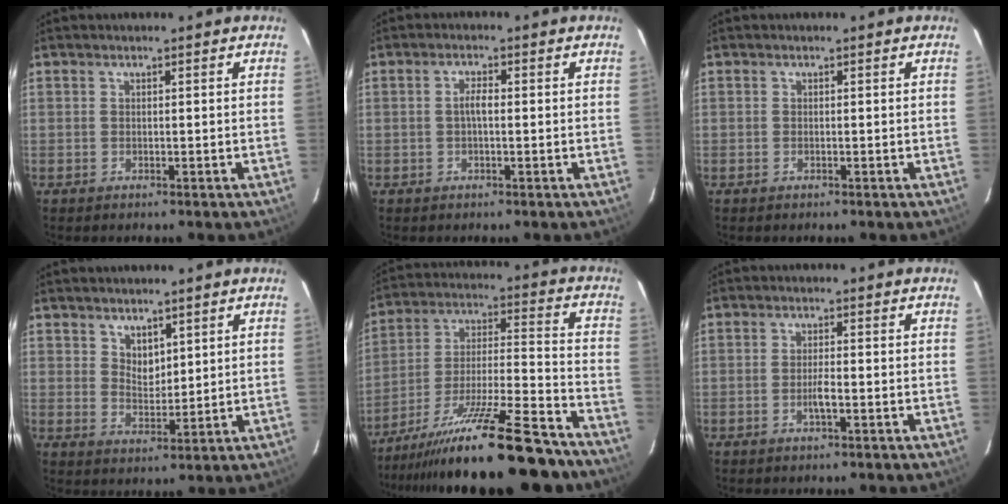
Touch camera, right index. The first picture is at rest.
{"total": 2.1, "force": [-0.1, 0.6, 2.0], "torque": [-0.040, 0.006, -0.003]}
{"total": 0.0}
{"total": 4.1, "force": [2.7, 2.5, 1.8], "torque": [-0.022, 0.000, 0.051]}
{"total": 26.6, "force": [-21.5, 3.7, 15.3], "torque": [-0.268, -0.048, -0.324]}
{"total": 2.3, "force": [-0.9, 0.3, 2.1], "torque": [-0.040, 0.000, -0.018]}